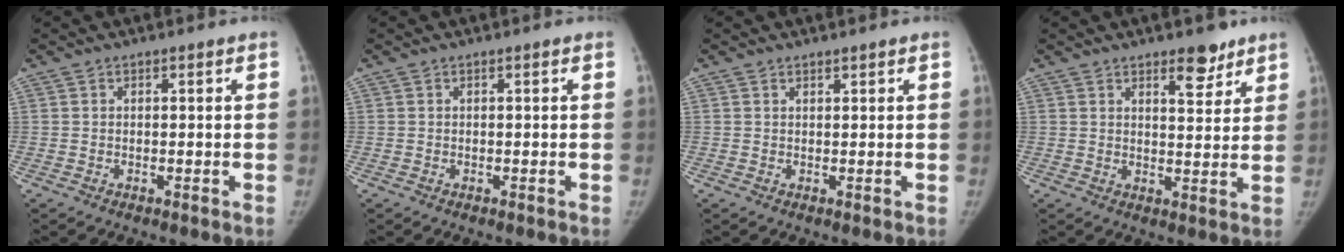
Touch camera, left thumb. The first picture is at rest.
{"total": 0.0}
{"total": 0.6, "force": [0.6, 0.2, 0.0], "torque": [0.005, -0.005, 0.009]}
{"total": 6.0, "force": [4.2, 2.4, 3.5], "torque": [-0.027, -0.028, 0.059]}